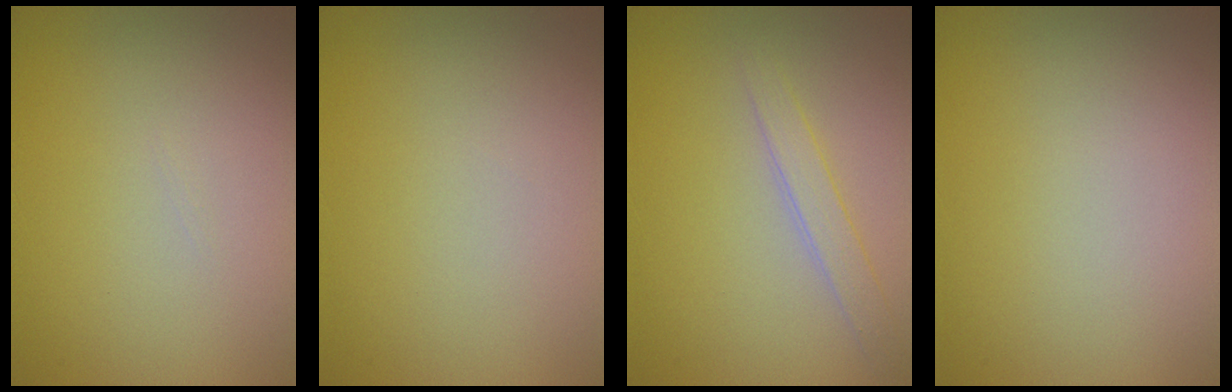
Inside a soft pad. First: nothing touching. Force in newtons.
{"total": 0.0}
{"total": 1.8, "press": 1.8, "slide": 0.1}
{"total": 0.0}